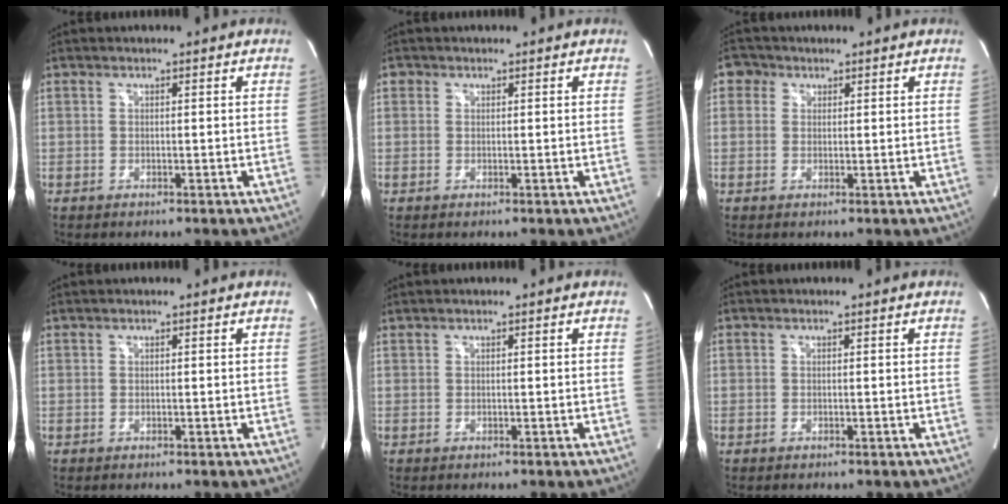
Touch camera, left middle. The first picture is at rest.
{"total": 0.8, "force": [0.3, 0.7, 0.1], "torque": [0.006, 0.002, 0.003]}
{"total": 2.7, "force": [1.1, 2.4, 0.6], "torque": [-0.006, 0.009, 0.015]}
{"total": 0.0}
{"total": 0.0}
{"total": 0.0}